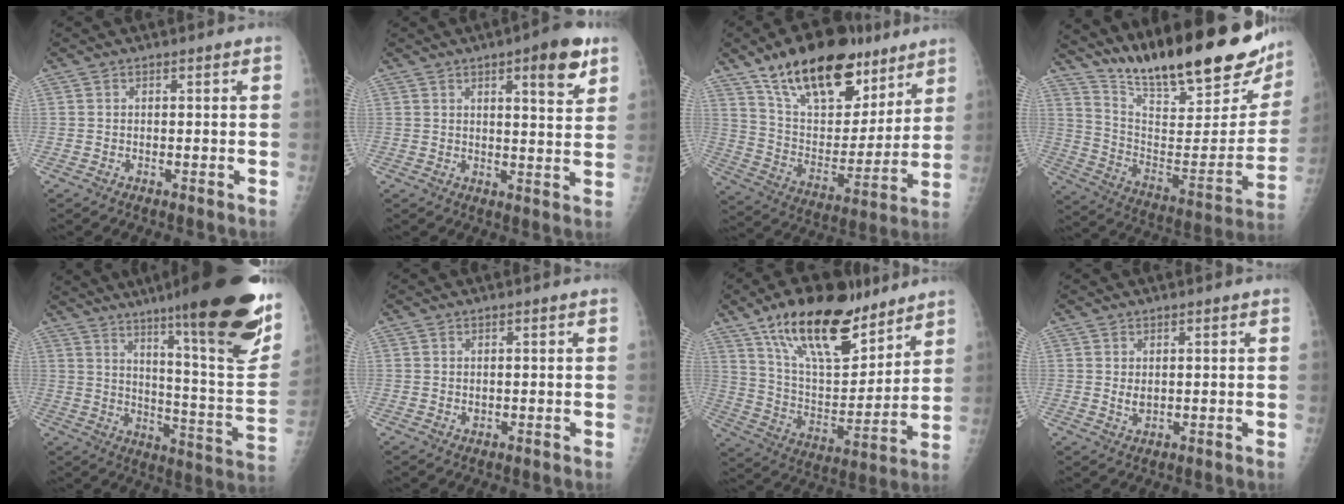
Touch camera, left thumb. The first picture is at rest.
{"total": 9.6, "force": [4.9, 2.7, 7.7], "torque": [-0.085, -0.021, 0.061]}
{"total": 25.2, "force": [16.2, 12.2, 14.9], "torque": [-0.201, -0.051, 0.273]}
{"total": 29.0, "force": [22.1, 7.3, 17.3], "torque": [-0.238, -0.099, 0.336]}
{"total": 28.6, "force": [17.2, 4.0, 22.5], "torque": [-0.281, -0.070, 0.255]}
{"total": 0.8, "force": [0.1, 0.7, 0.5], "torque": [-0.006, -0.001, 0.005]}
{"total": 23.5, "force": [15.6, 9.8, 14.6], "torque": [-0.205, -0.063, 0.272]}
{"total": 2.2, "force": [0.5, 1.3, 1.7], "torque": [-0.023, -0.005, 0.013]}